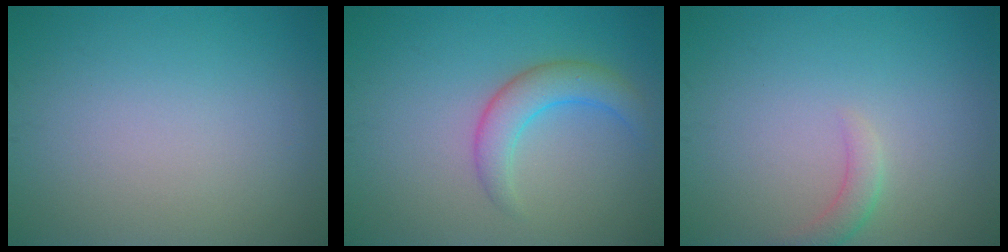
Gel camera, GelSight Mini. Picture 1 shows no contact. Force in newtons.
{"total": 3.4, "press": 3.4, "slide": 0.0}
{"total": 1.6, "press": 1.5, "slide": 0.2}